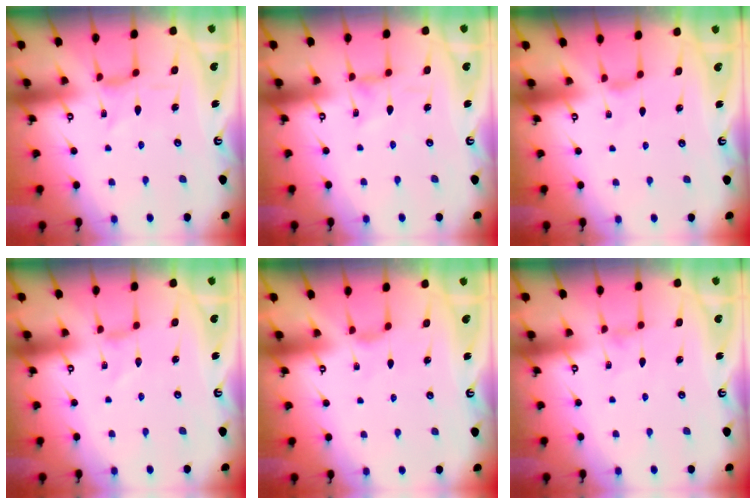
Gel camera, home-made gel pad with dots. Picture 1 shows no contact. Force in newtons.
{"total": 0.5, "press": 0.5, "slide": 0.3}
{"total": 0.9, "press": 0.8, "slide": 0.4}
{"total": 0.0}
{"total": 2.0, "press": 2.0, "slide": 0.5}
{"total": 0.9, "press": 0.9, "slide": 0.2}